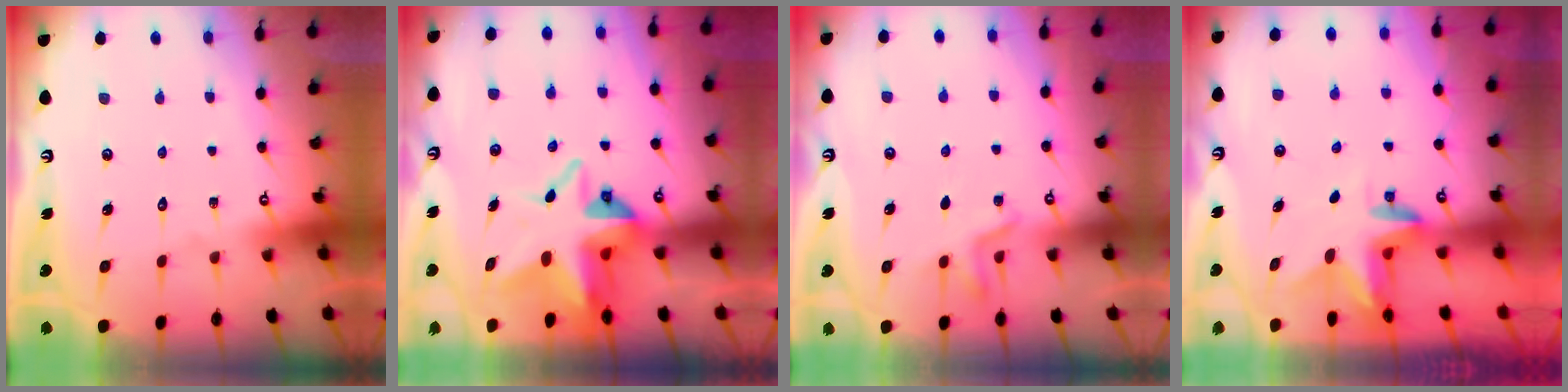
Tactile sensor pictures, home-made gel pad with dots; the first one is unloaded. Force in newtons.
{"total": 9.9, "press": 9.9, "slide": 0.8}
{"total": 3.8, "press": 3.6, "slide": 1.4}
{"total": 3.0, "press": 3.0, "slide": 0.2}